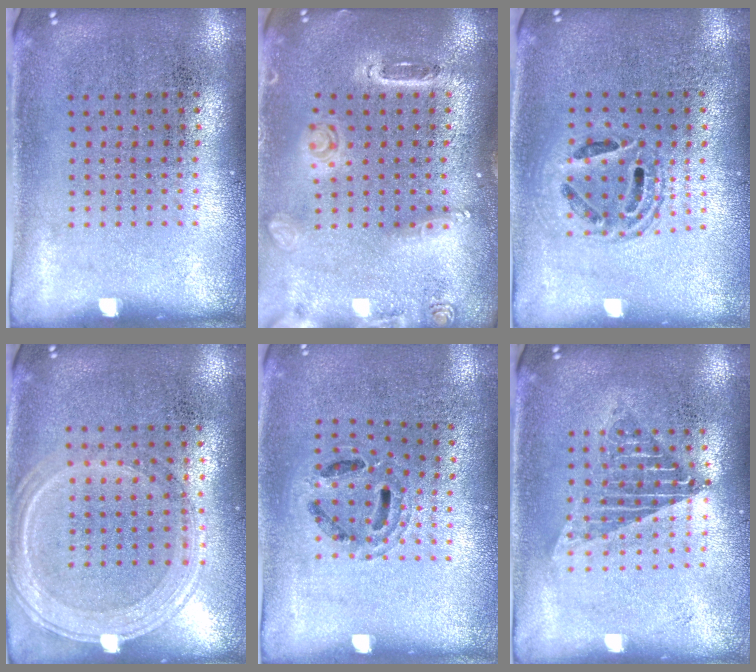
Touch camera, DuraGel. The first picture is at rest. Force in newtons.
{"total": 1.5, "press": 1.5, "slide": 0.2}
{"total": 1.5, "press": 1.3, "slide": 0.7}
{"total": 1.2, "press": 1.1, "slide": 0.4}
{"total": 0.9, "press": 0.9, "slide": 0.1}
{"total": 1.5, "press": 1.3, "slide": 0.7}